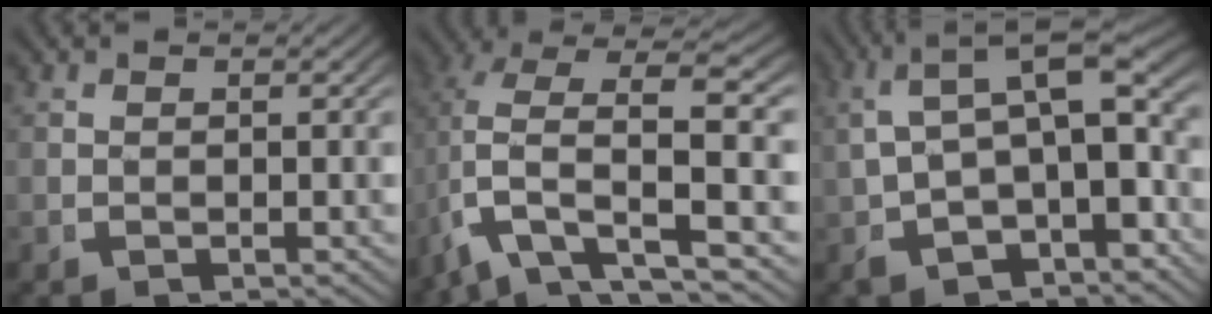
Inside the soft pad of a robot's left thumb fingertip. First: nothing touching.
{"total": 7.5, "force": [-0.8, 4.2, 6.2], "torque": [-0.131, -0.026, 0.008]}
{"total": 9.9, "force": [1.4, 5.6, 8.0], "torque": [-0.119, 0.014, 0.018]}